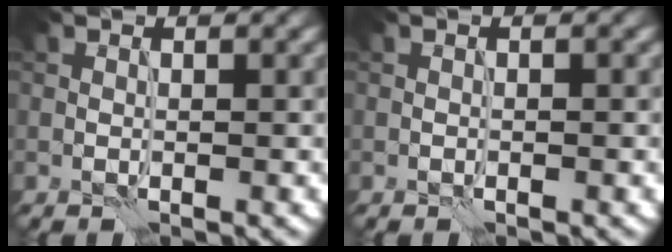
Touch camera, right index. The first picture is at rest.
{"total": 0.6, "force": [-0.2, 0.1, 0.5], "torque": [-0.003, 0.002, -0.005]}